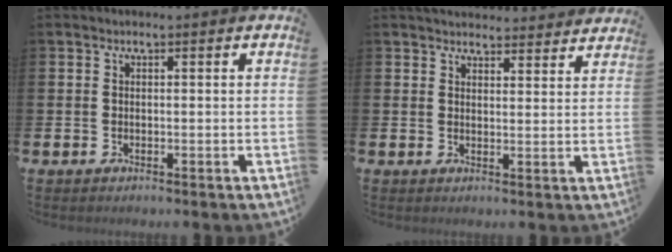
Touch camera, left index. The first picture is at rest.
{"total": 3.9, "force": [3.9, 0.7, 0.2], "torque": [-0.003, -0.023, 0.070]}